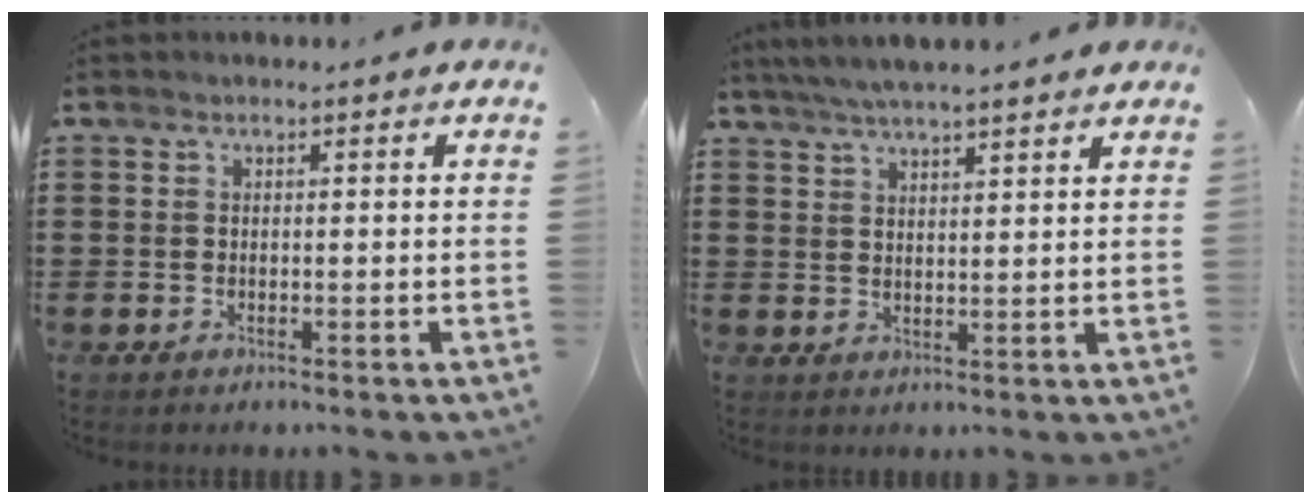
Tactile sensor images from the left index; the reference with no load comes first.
{"total": 4.0, "force": [3.6, -0.1, 1.6], "torque": [-0.041, -0.009, 0.065]}